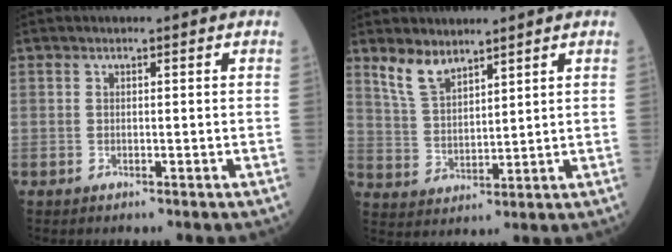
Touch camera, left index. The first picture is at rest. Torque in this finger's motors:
{"motor_torque": [0.66, -0.58, 0.31, 0.03]}